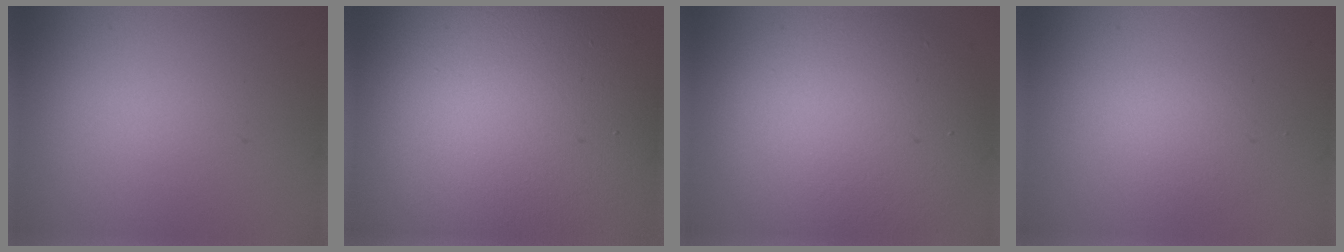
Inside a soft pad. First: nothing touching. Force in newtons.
{"total": 20.6, "press": 20.6, "slide": 1.1}
{"total": 8.9, "press": 8.9, "slide": 0.6}
{"total": 1.7, "press": 1.7, "slide": 0.2}